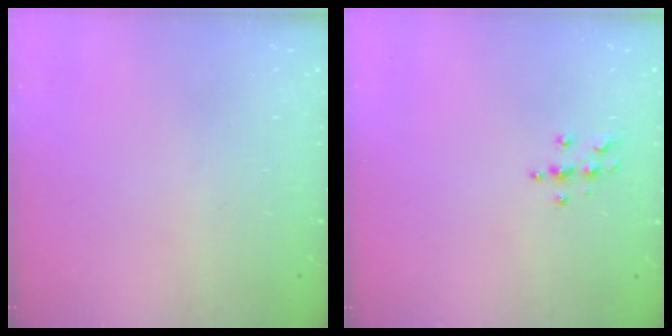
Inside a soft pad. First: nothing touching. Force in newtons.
{"total": 5.6, "press": 5.5, "slide": 0.7}